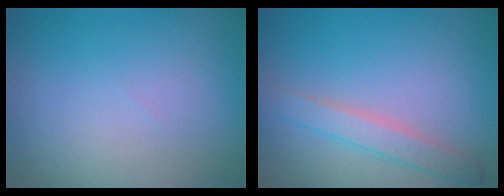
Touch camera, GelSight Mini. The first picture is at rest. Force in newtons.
{"total": 2.3, "press": 2.3, "slide": 0.1}